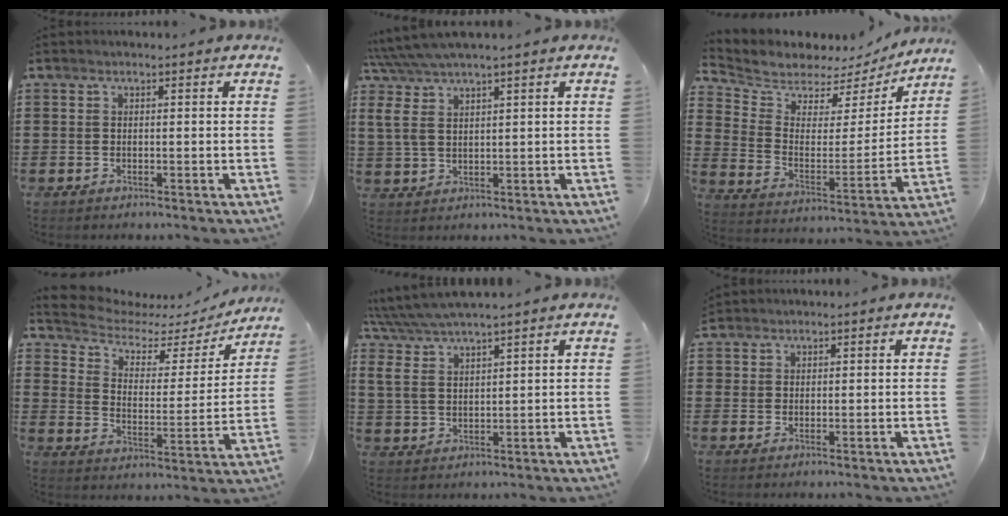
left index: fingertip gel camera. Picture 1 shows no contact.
{"total": 4.6, "force": [2.8, 0.8, 3.5], "torque": [-0.086, 0.000, 0.045]}
{"total": 5.5, "force": [5.0, 2.1, 0.3], "torque": [-0.044, -0.039, 0.084]}
{"total": 4.5, "force": [3.8, 2.0, 1.5], "torque": [-0.055, -0.024, 0.058]}
{"total": 5.1, "force": [4.0, 1.0, 2.9], "torque": [-0.078, -0.012, 0.069]}
{"total": 1.8, "force": [1.6, 0.9, -0.1], "torque": [-0.003, 0.004, 0.033]}